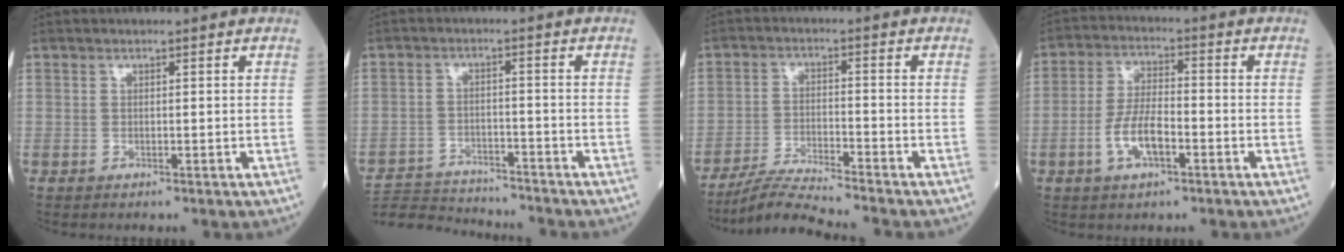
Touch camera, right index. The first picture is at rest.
{"total": 10.6, "force": [-10.5, 0.5, 1.4], "torque": [-0.026, 0.009, -0.171]}
{"total": 6.8, "force": [-6.4, -1.5, 1.7], "torque": [-0.034, -0.020, -0.123]}
{"total": 7.2, "force": [-2.7, 2.5, 6.2], "torque": [-0.126, 0.005, -0.052]}